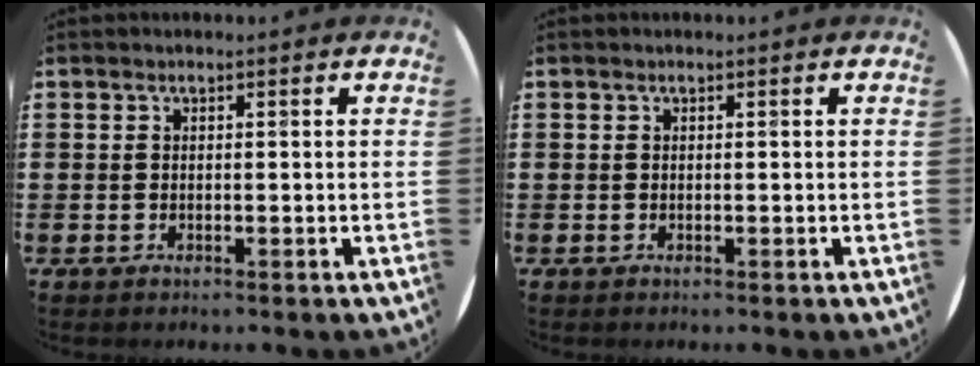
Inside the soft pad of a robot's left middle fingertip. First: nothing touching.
{"total": 0.0}